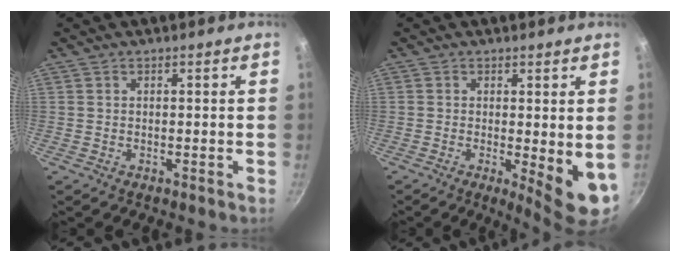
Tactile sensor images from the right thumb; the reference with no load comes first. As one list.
[{"total": 7.5, "force": [-0.7, 2.2, 7.1], "torque": [-0.088, -0.012, -0.003]}]